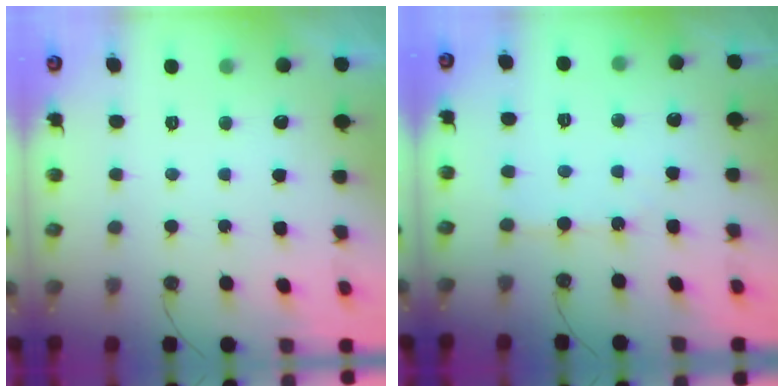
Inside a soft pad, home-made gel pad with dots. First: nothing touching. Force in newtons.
{"total": 4.0, "press": 3.9, "slide": 0.6}